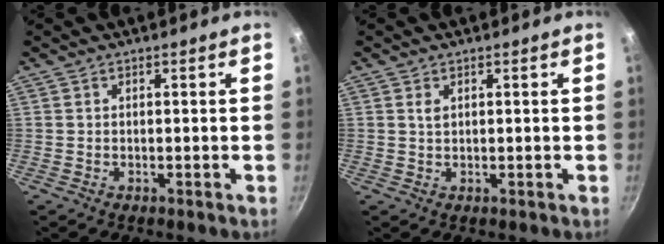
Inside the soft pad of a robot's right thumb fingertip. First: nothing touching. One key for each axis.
{"total": 1.2, "fx": 0.6, "fy": 0.6, "fz": 0.8, "tx": -0.015, "ty": -0.001, "tz": 0.011}